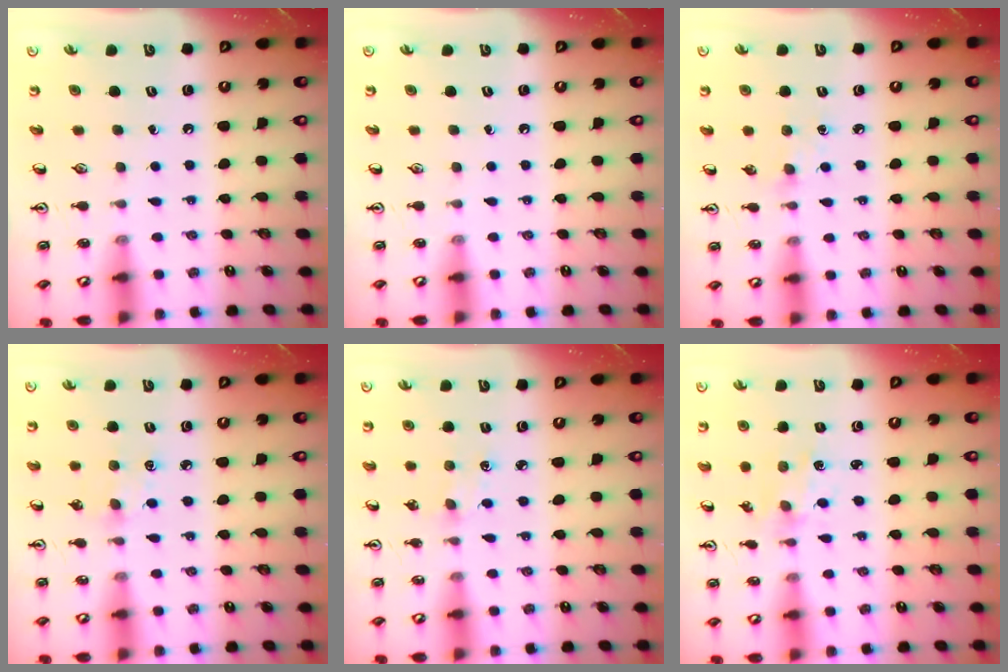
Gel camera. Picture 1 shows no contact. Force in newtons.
{"total": 0.0}
{"total": 4.6, "press": 4.6, "slide": 0.5}
{"total": 4.4, "press": 4.4, "slide": 0.6}
{"total": 4.2, "press": 4.2, "slide": 0.6}
{"total": 1.0, "press": 1.0, "slide": 0.2}